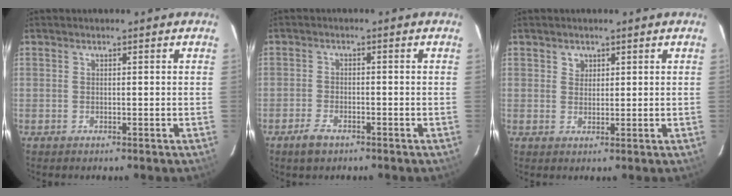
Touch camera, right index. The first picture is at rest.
{"total": 3.6, "force": [-2.6, 1.7, 1.9], "torque": [-0.052, -0.004, -0.049]}
{"total": 1.9, "force": [1.0, 1.6, 0.2], "torque": [0.002, 0.007, 0.015]}